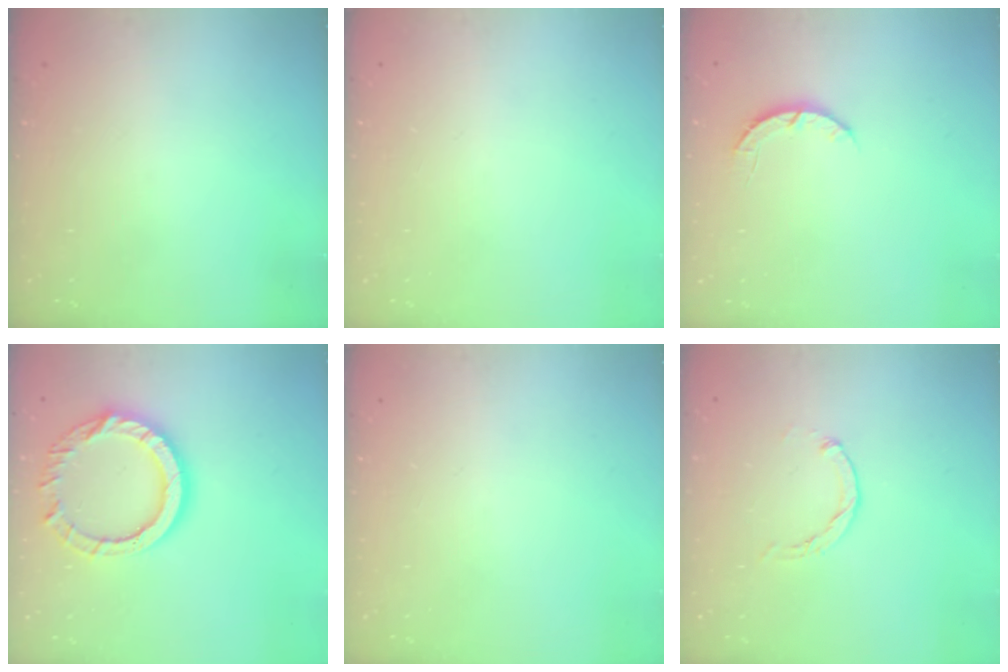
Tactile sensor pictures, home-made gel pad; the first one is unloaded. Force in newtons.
{"total": 0.0}
{"total": 3.2, "press": 3.2, "slide": 0.4}
{"total": 13.3, "press": 13.3, "slide": 1.3}
{"total": 0.0}
{"total": 0.0}